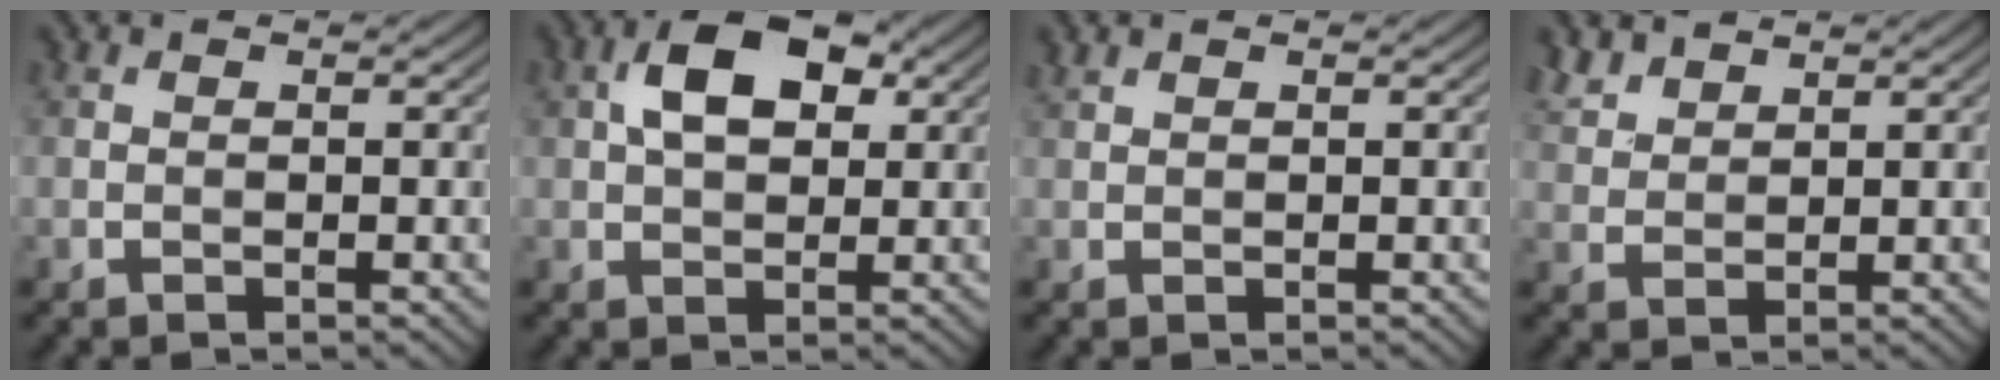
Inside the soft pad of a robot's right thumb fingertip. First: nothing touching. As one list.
[{"total": 7.1, "force": [2.0, 4.2, 5.4], "torque": [-0.097, 0.012, 0.027]}, {"total": 0.8, "force": [0.7, 0.2, 0.3], "torque": [-0.012, 0.003, 0.019]}, {"total": 3.3, "force": [2.8, 1.4, 1.2], "torque": [-0.032, 0.006, 0.066]}]